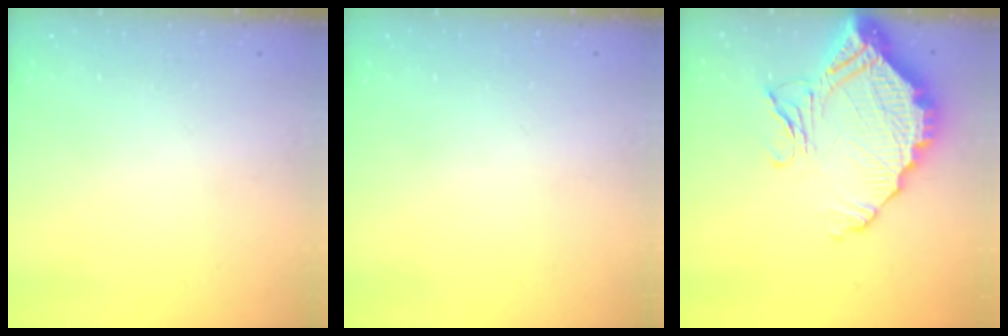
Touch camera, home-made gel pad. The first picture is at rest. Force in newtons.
{"total": 0.0}
{"total": 15.2, "press": 15.1, "slide": 1.5}